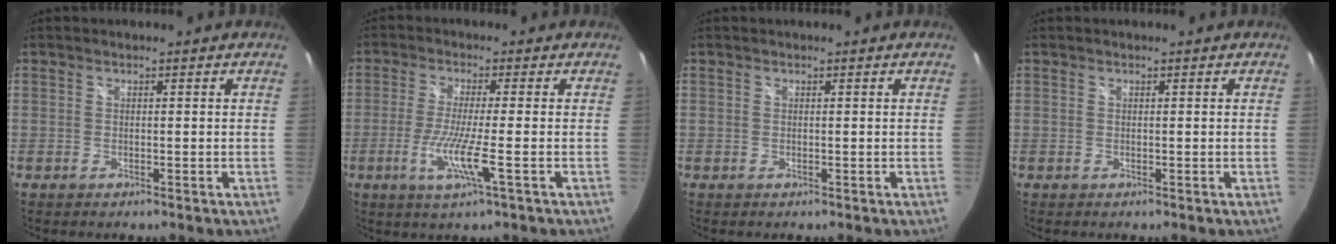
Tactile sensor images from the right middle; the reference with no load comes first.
{"total": 7.1, "force": [-2.1, -0.8, 6.7], "torque": [-0.139, -0.016, -0.041]}
{"total": 0.0}
{"total": 0.0}